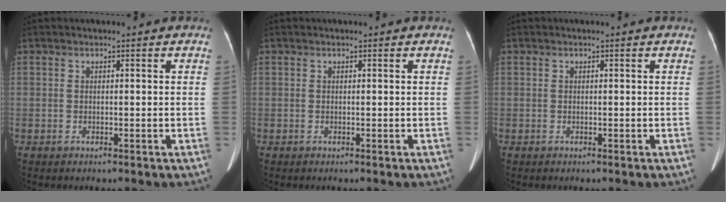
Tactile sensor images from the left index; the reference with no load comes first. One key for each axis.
{"total": 0.0}
{"total": 0.0}